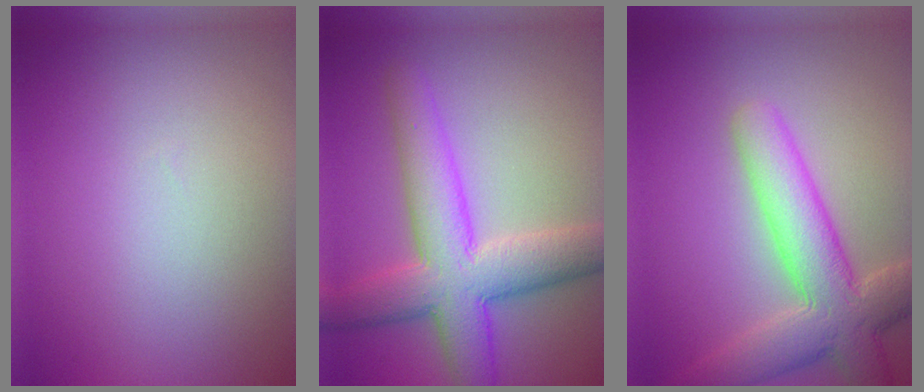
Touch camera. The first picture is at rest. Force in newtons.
{"total": 8.3, "press": 8.3, "slide": 0.1}
{"total": 7.4, "press": 7.4, "slide": 0.8}